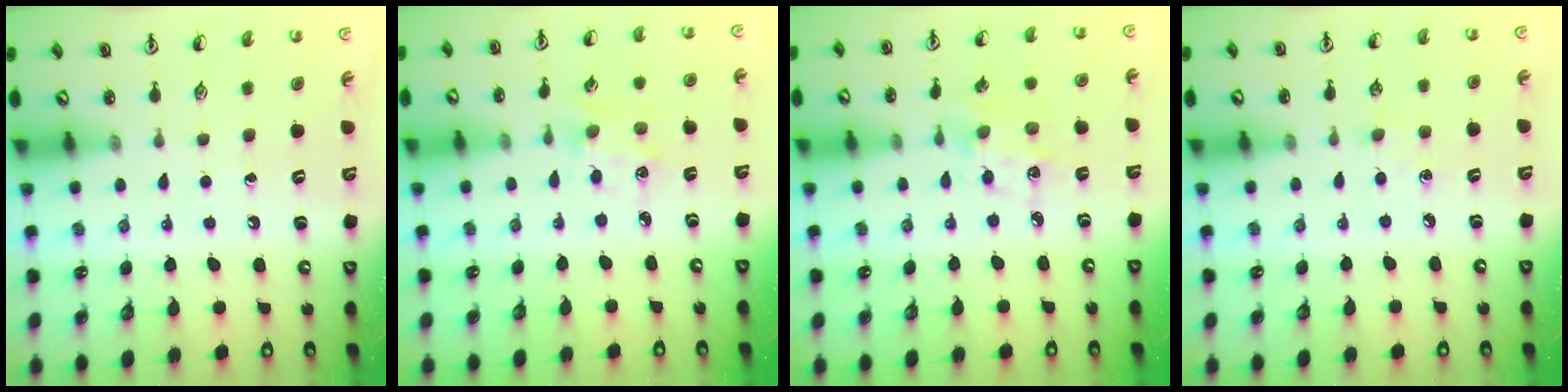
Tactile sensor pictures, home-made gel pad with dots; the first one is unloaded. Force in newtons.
{"total": 2.2, "press": 2.2, "slide": 0.2}
{"total": 4.4, "press": 4.2, "slide": 1.4}
{"total": 2.9, "press": 2.9, "slide": 0.5}